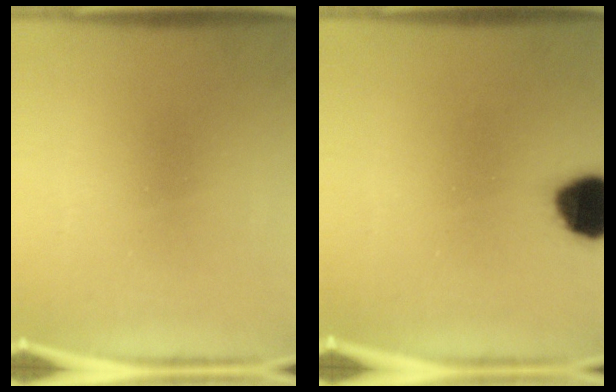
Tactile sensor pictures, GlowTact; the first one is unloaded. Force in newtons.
{"total": 11.1}